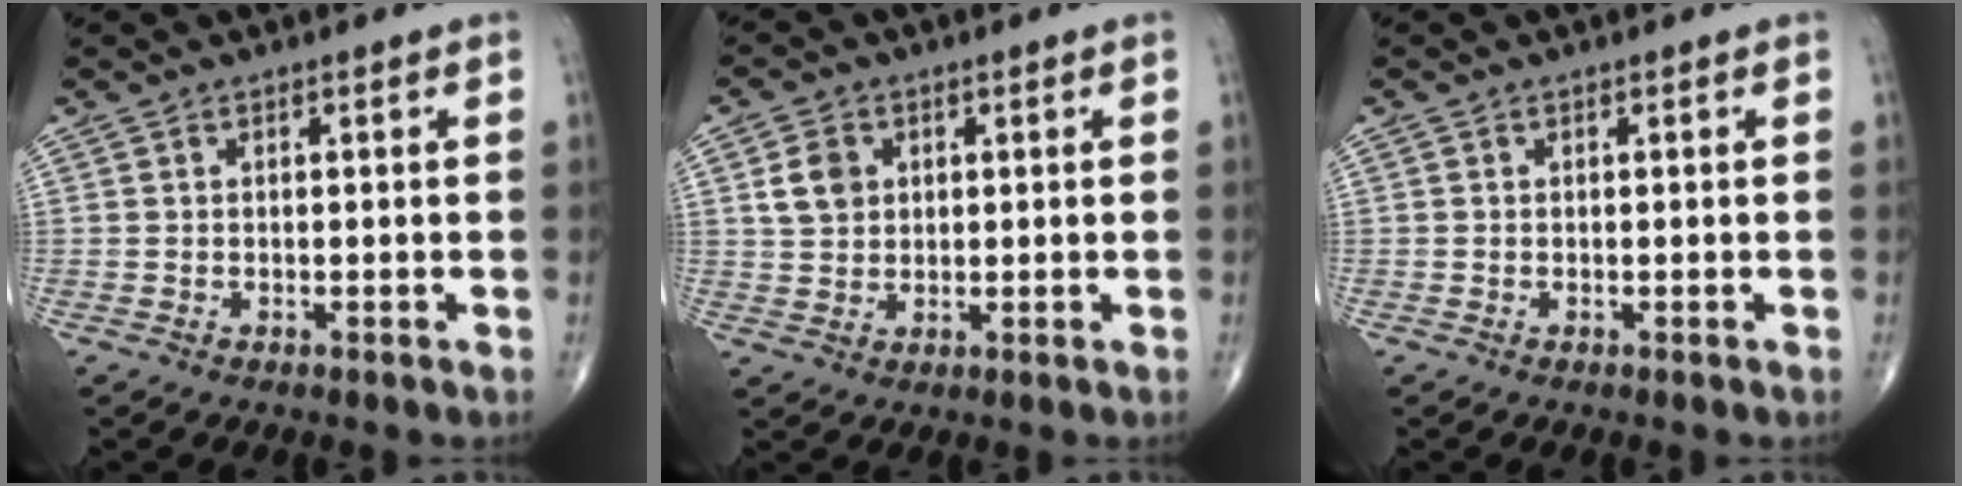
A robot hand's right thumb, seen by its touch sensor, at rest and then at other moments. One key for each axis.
{"total": 5.2, "fx": 1.6, "fy": 4.1, "fz": 2.8, "tx": -0.037, "ty": -0.005, "tz": 0.029}
{"total": 0.0}